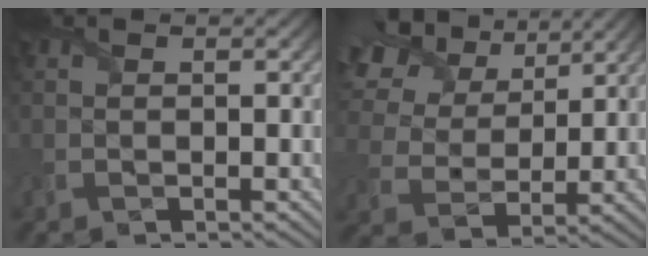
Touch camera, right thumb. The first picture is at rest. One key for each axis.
{"total": 13.1, "fx": 7.4, "fy": 7.8, "fz": 7.4, "tx": -0.218, "ty": 0.036, "tz": 0.124}